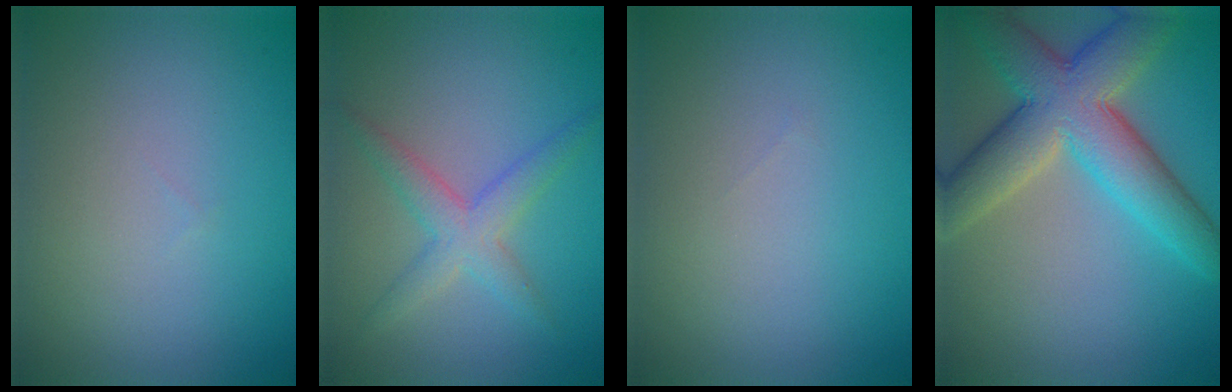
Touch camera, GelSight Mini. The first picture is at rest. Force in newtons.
{"total": 2.4, "press": 2.4, "slide": 0.1}
{"total": 0.0}
{"total": 8.7, "press": 8.7, "slide": 0.4}